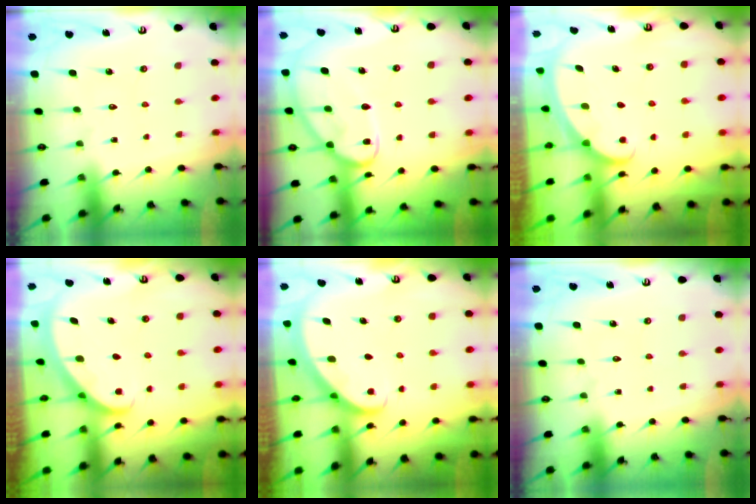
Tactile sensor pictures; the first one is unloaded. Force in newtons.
{"total": 11.4, "press": 11.4, "slide": 1.1}
{"total": 1.9, "press": 1.9, "slide": 0.1}
{"total": 2.6, "press": 2.6, "slide": 0.1}
{"total": 2.8, "press": 2.8, "slide": 0.2}
{"total": 0.0}